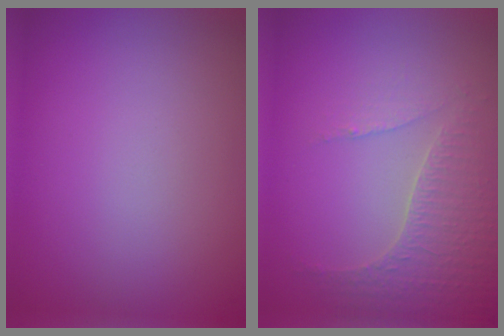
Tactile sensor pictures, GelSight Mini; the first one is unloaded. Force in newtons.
{"total": 4.2, "press": 3.0, "slide": 2.9}